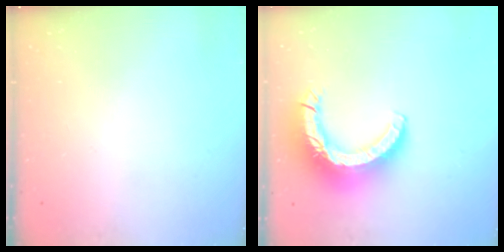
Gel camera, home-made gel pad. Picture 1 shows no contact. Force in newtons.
{"total": 14.0, "press": 13.9, "slide": 1.3}